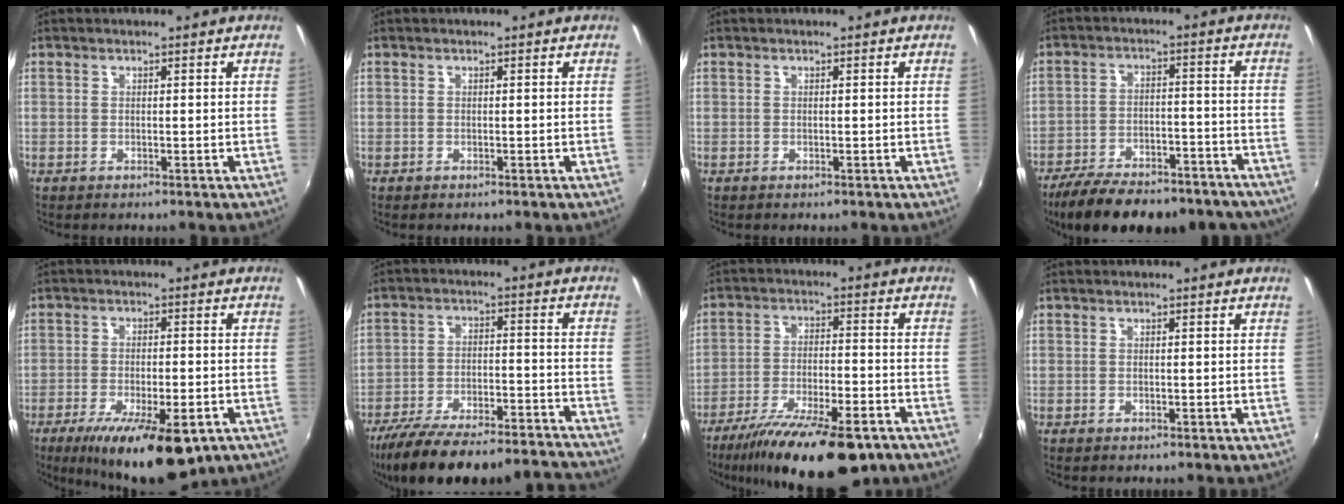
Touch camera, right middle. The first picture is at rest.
{"total": 0.0}
{"total": 0.0}
{"total": 23.2, "force": [-18.8, 8.2, 10.9], "torque": [-0.207, -0.015, -0.248]}
{"total": 16.4, "force": [-10.0, 5.4, 11.8], "torque": [-0.215, -0.041, -0.145]}
{"total": 25.3, "force": [-22.6, 4.7, 10.5], "torque": [-0.189, -0.024, -0.314]}
{"total": 19.9, "force": [-14.2, 5.6, 12.7], "torque": [-0.232, -0.041, -0.219]}
{"total": 0.0}